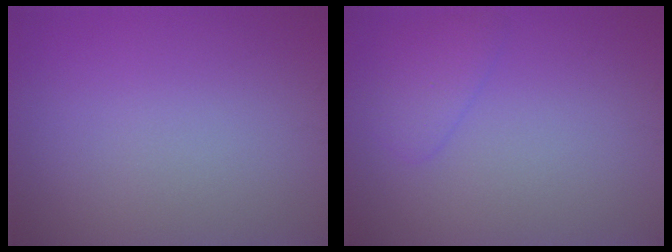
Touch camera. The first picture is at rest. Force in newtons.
{"total": 1.8, "press": 1.8, "slide": 0.2}